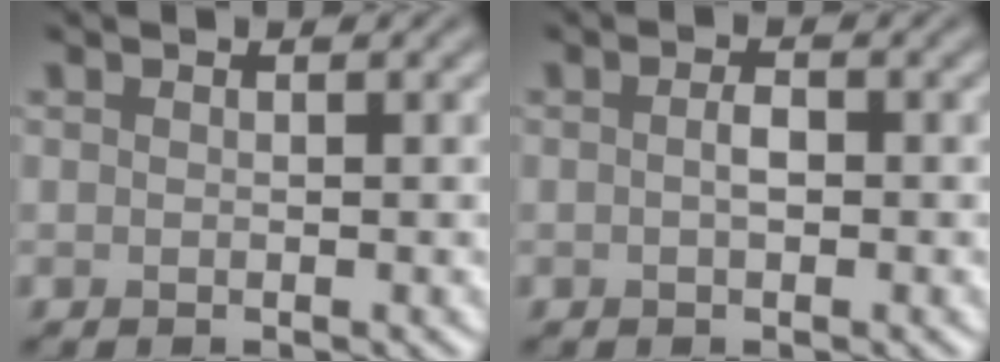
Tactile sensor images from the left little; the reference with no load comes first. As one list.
[{"total": 1.2, "force": [-0.2, 0.5, 1.1], "torque": [-0.023, 0.003, -0.003]}]